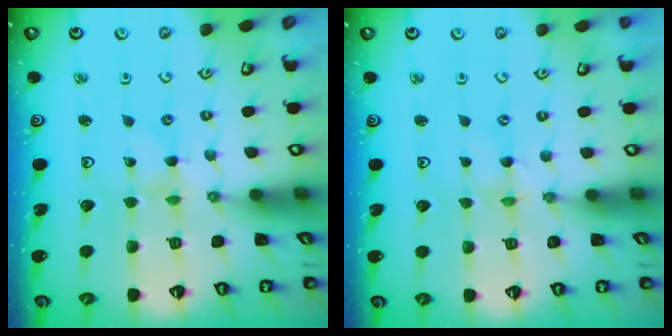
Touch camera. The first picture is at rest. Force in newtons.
{"total": 0.0}